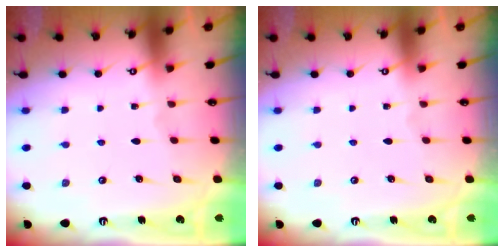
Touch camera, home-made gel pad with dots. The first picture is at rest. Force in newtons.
{"total": 0.0}